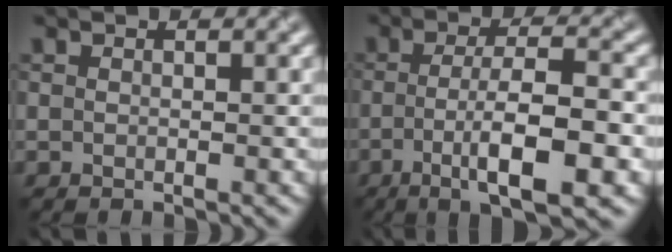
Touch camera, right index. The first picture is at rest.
{"total": 7.4, "force": [-2.2, 1.4, 6.9], "torque": [-0.114, 0.004, -0.039]}